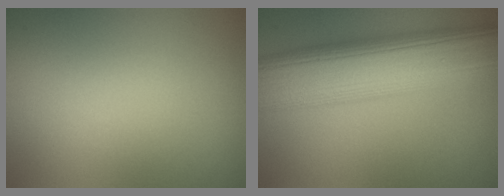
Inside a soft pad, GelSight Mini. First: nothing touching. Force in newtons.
{"total": 12.5, "press": 12.5, "slide": 0.0}